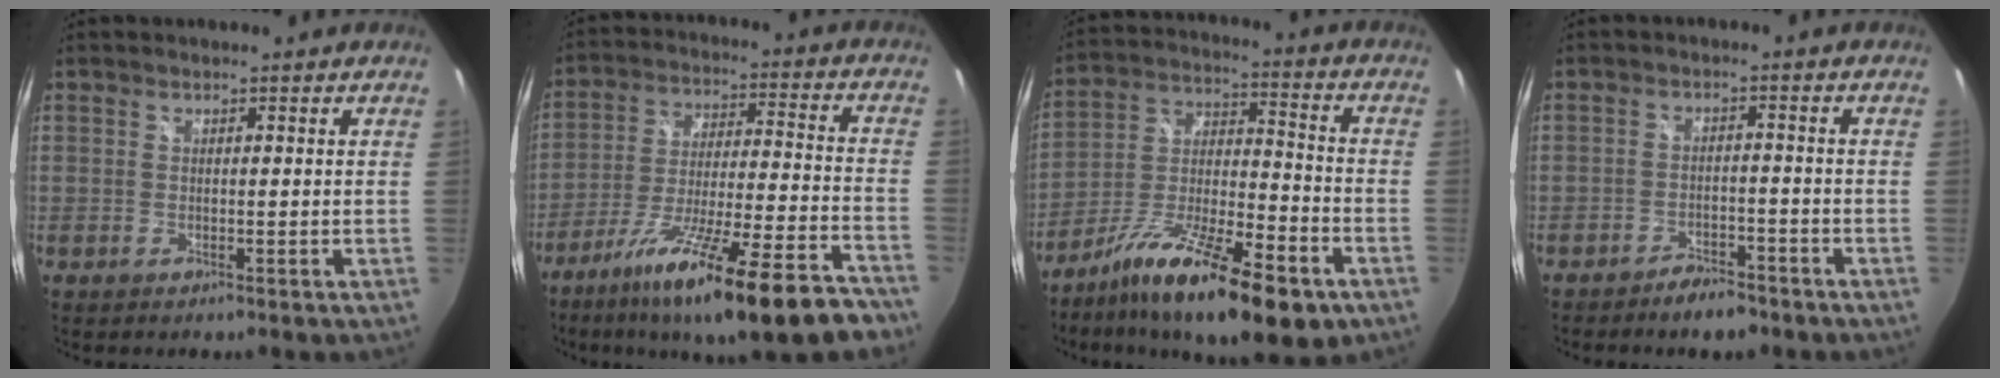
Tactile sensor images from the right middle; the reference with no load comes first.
{"total": 24.9, "force": [-18.8, 3.8, 16.0], "torque": [-0.269, -0.056, -0.279]}
{"total": 21.4, "force": [-13.0, 5.9, 16.0], "torque": [-0.279, -0.025, -0.215]}
{"total": 4.9, "force": [-4.2, 1.8, 1.8], "torque": [-0.047, 0.004, -0.061]}